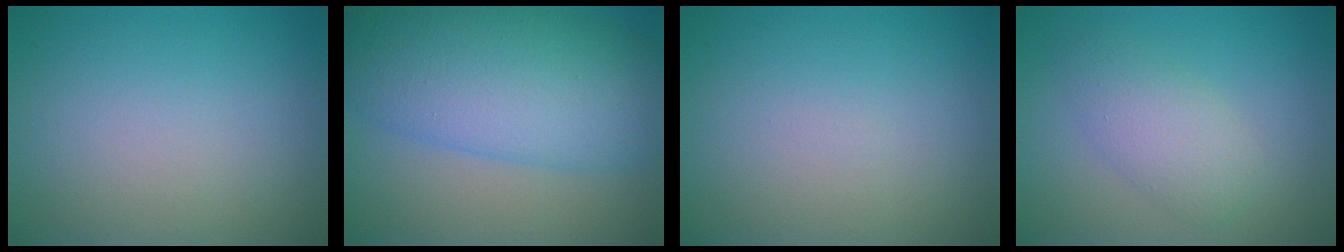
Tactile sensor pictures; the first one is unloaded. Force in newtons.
{"total": 11.4, "press": 11.4, "slide": 0.1}
{"total": 0.0}
{"total": 3.3, "press": 3.3, "slide": 0.1}